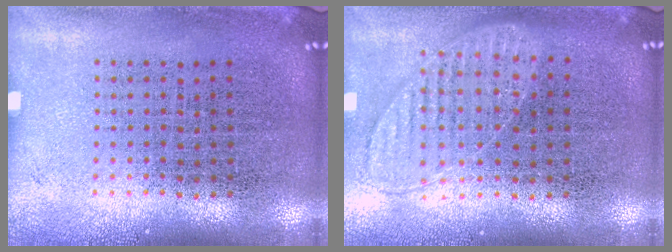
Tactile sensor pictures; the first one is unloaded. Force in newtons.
{"total": 0.9, "press": 0.9, "slide": 0.1}